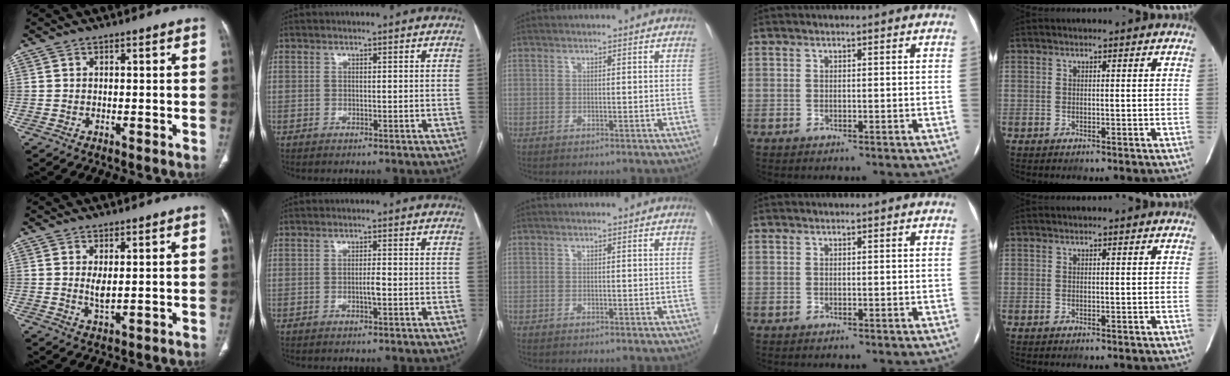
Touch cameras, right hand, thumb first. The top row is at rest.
{"thumb": {"total": 2.7, "force": [0.7, 0.9, 2.5], "torque": [-0.051, -0.013, 0.020]}, "index": {"total": 1.7, "force": [-0.6, 0.2, 1.6], "torque": [-0.029, 0.001, -0.011]}}